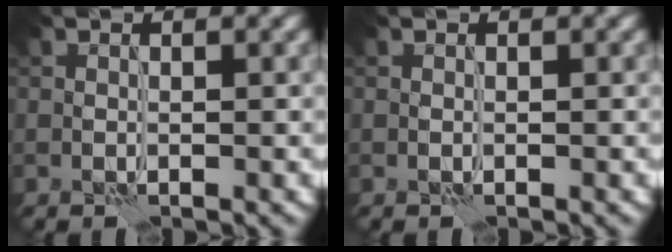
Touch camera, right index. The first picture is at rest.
{"total": 0.0}